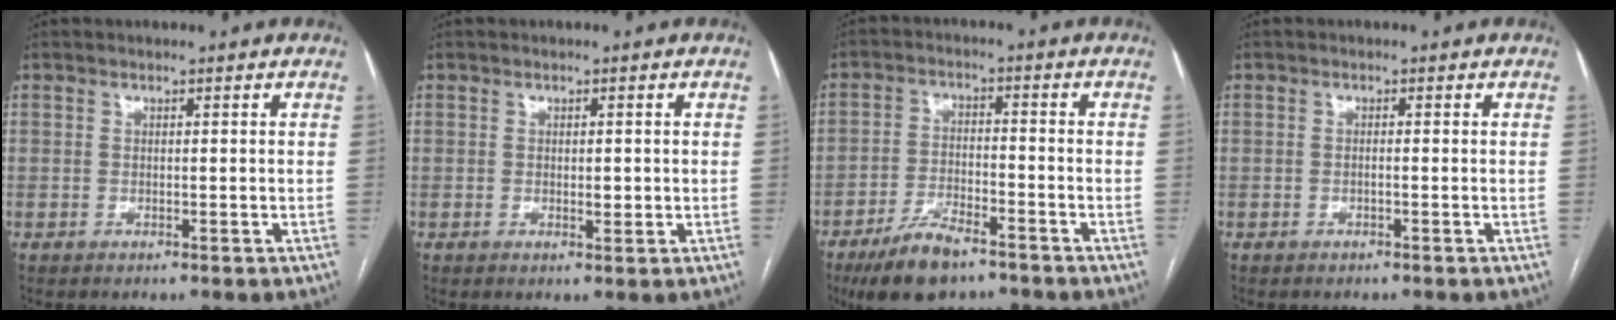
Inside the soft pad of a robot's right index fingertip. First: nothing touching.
{"total": 1.8, "force": [-0.2, 0.8, 1.6], "torque": [-0.022, -0.002, -0.001]}
{"total": 9.1, "force": [-6.6, 2.9, 5.5], "torque": [-0.106, -0.011, -0.116]}
{"total": 0.6, "force": [-0.4, 0.1, 0.5], "torque": [-0.008, 0.001, -0.007]}